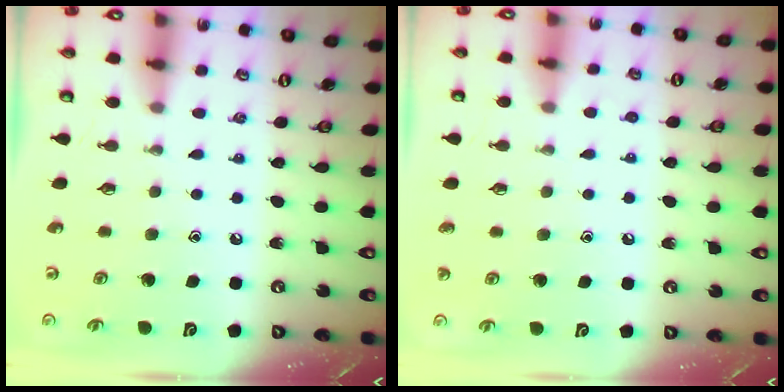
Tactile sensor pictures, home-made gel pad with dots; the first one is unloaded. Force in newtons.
{"total": 3.2, "press": 3.2, "slide": 0.3}